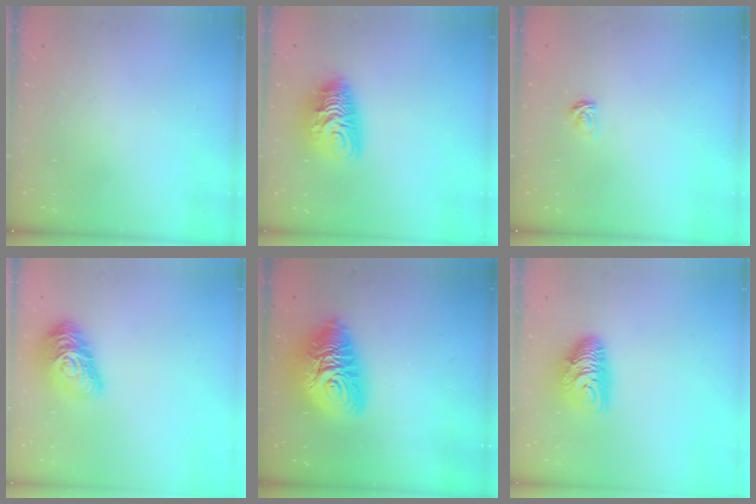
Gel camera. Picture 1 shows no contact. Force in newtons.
{"total": 11.5, "press": 11.5, "slide": 1.1}
{"total": 3.1, "press": 3.1, "slide": 0.4}
{"total": 15.5, "press": 15.5, "slide": 0.8}
{"total": 16.6, "press": 16.6, "slide": 1.5}
{"total": 10.3, "press": 10.3, "slide": 0.4}